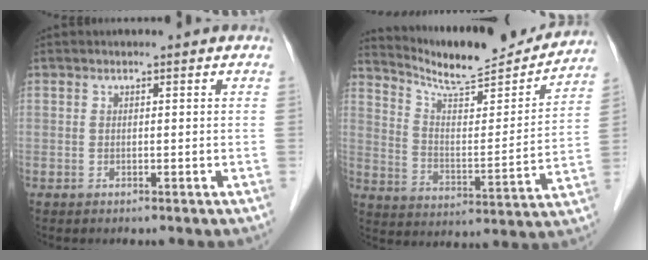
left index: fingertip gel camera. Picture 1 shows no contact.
{"total": 18.1, "force": [17.1, 1.8, 5.6], "torque": [-0.098, -0.028, 0.254]}